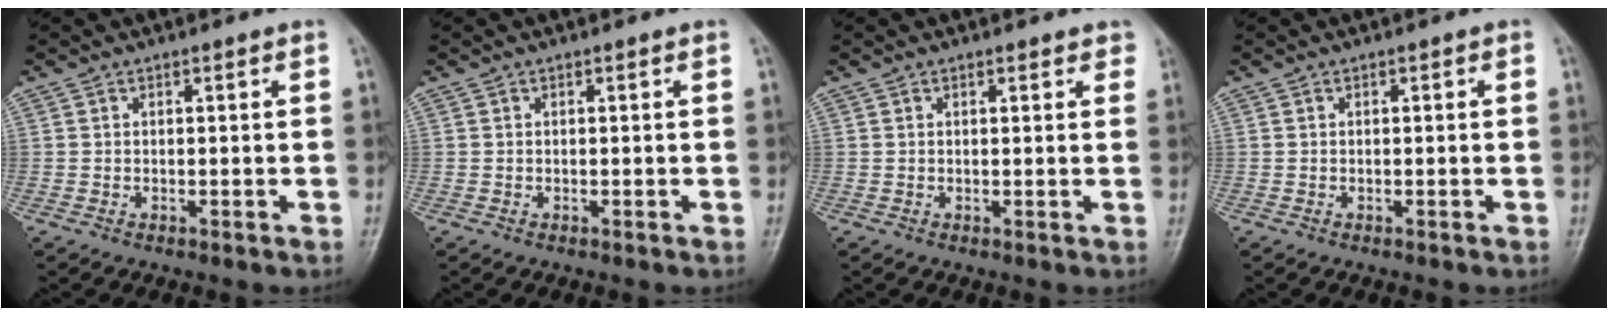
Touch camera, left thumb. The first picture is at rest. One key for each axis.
{"total": 0.0}
{"total": 2.1, "fx": 1.7, "fy": 0.7, "fz": 1.1, "tx": 0.002, "ty": 0.000, "tz": 0.016}
{"total": 0.0}